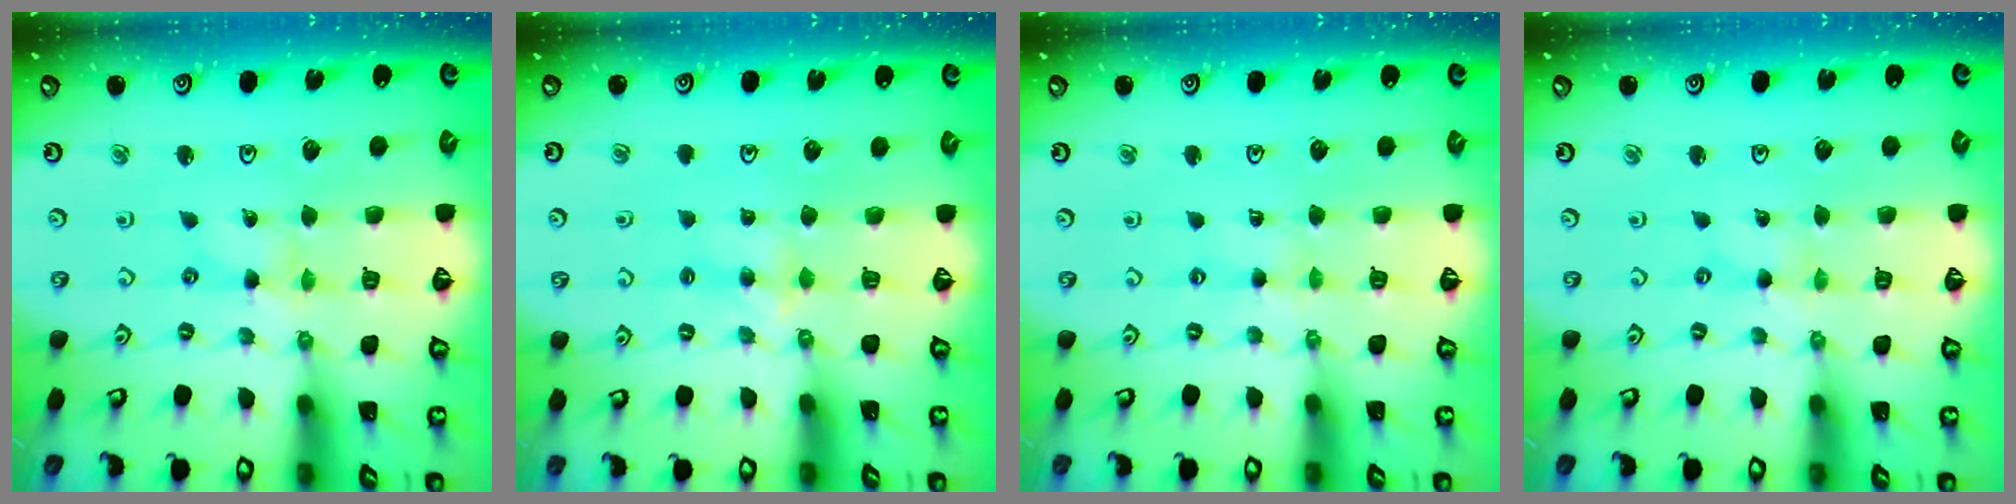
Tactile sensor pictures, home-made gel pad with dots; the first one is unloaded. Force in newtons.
{"total": 3.3, "press": 3.3, "slide": 0.5}
{"total": 1.1, "press": 1.1, "slide": 0.2}
{"total": 0.0}